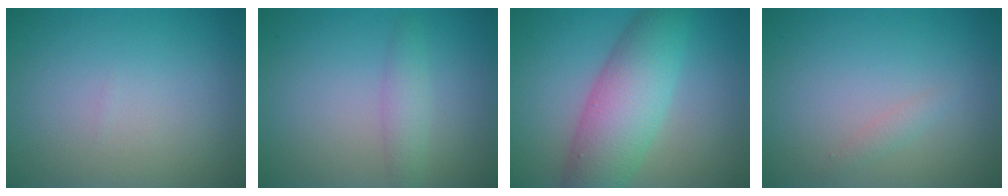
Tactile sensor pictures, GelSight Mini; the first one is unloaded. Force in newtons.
{"total": 1.9, "press": 1.9, "slide": 0.1}
{"total": 7.5, "press": 7.5, "slide": 0.1}
{"total": 0.8, "press": 0.8, "slide": 0.1}